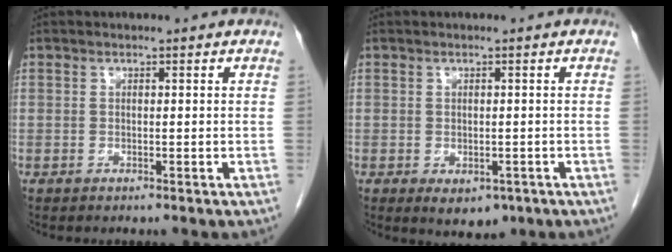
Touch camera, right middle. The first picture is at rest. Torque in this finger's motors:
{"motor_torque": [0.76, -0.60, 0.03, 0.02]}